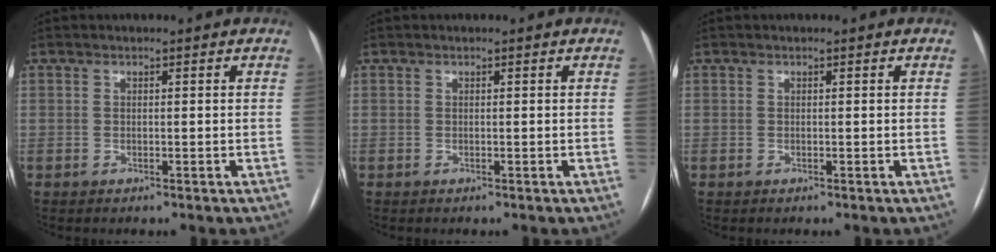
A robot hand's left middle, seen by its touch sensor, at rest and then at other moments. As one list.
[{"total": 0.0}, {"total": 0.0}]